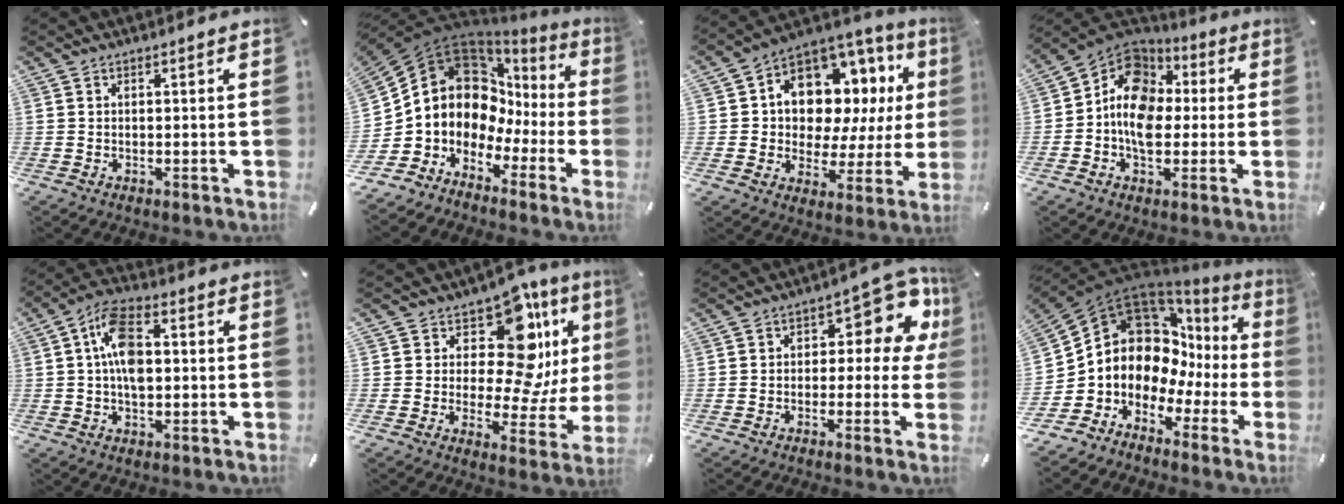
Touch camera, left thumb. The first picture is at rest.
{"total": 10.7, "force": [3.4, 9.2, 4.2], "torque": [-0.102, -0.061, 0.064]}
{"total": 12.2, "force": [5.5, 9.0, 6.2], "torque": [-0.097, -0.057, 0.102]}
{"total": 12.0, "force": [-1.1, 9.8, 6.8], "torque": [-0.129, 0.009, -0.022]}
{"total": 10.1, "force": [0.5, 6.0, 8.2], "torque": [-0.151, 0.007, 0.007]}
{"total": 17.0, "force": [7.3, 9.1, 12.3], "torque": [-0.165, -0.067, 0.122]}
{"total": 10.3, "force": [3.5, 5.5, 8.0], "torque": [-0.097, -0.028, 0.058]}
{"total": 10.6, "force": [3.5, 9.0, 4.4], "torque": [-0.095, -0.072, 0.062]}